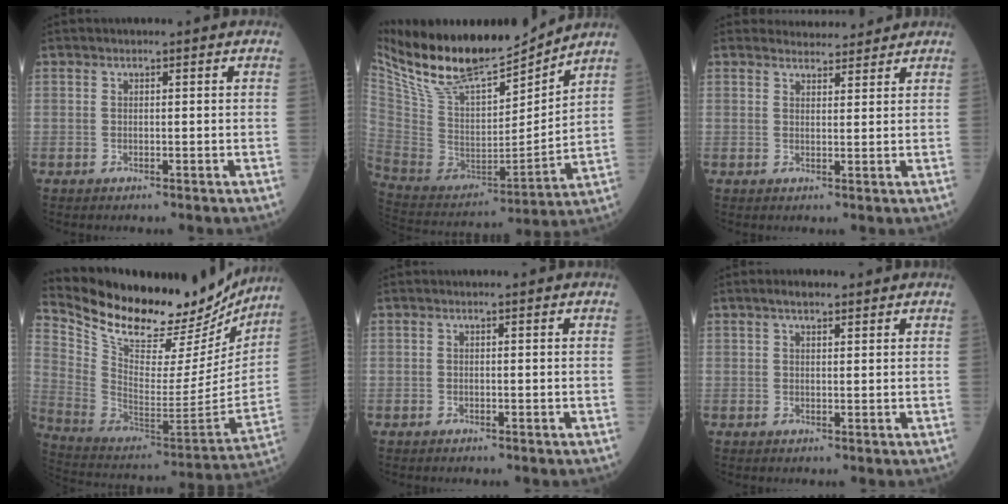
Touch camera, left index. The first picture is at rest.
{"total": 18.7, "force": [16.1, 3.9, 8.5], "torque": [-0.166, -0.015, 0.300]}
{"total": 4.4, "force": [4.2, 1.2, 0.0], "torque": [0.004, 0.008, 0.054]}
{"total": 27.7, "force": [24.3, 7.1, 11.2], "torque": [-0.200, -0.049, 0.362]}
{"total": 0.0}
{"total": 2.3, "force": [1.7, 0.8, 1.4], "torque": [-0.025, 0.008, 0.025]}